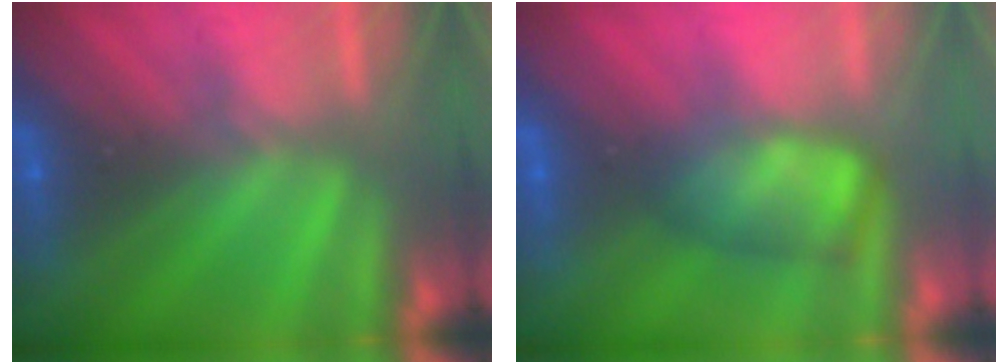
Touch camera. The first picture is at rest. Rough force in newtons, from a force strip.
{"total": 4.7}